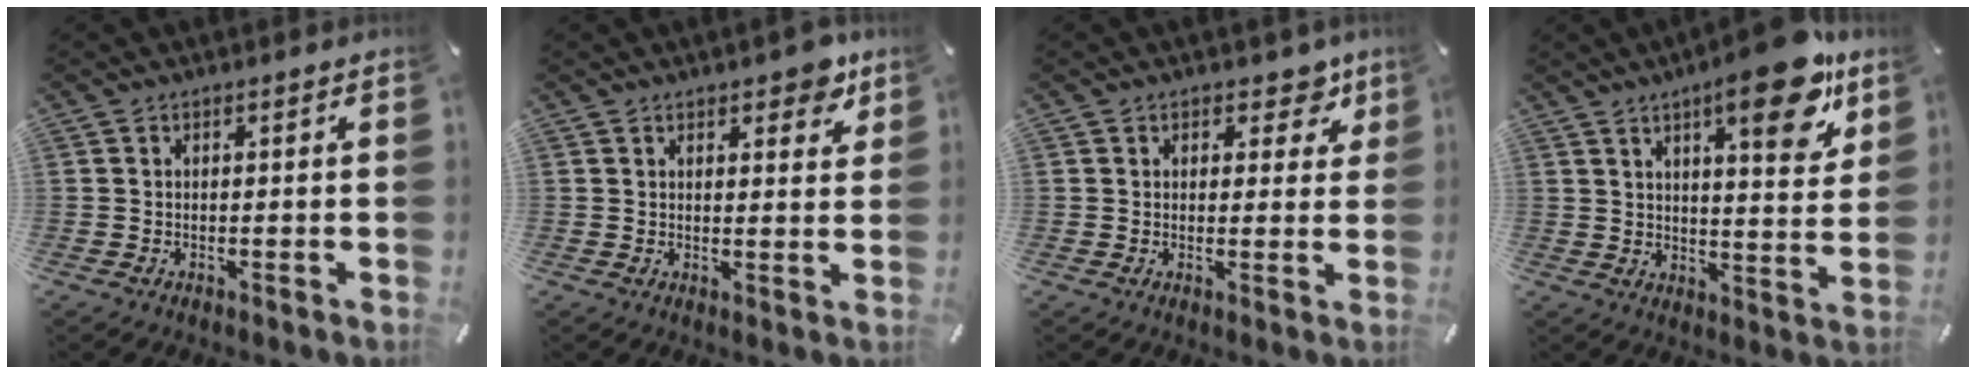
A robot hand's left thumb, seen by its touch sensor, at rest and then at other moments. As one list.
[{"total": 5.0, "force": [3.7, 2.4, 2.4], "torque": [-0.024, -0.017, 0.060]}, {"total": 6.3, "force": [3.8, 3.9, 3.3], "torque": [-0.011, -0.022, 0.056]}, {"total": 15.8, "force": [9.7, 4.7, 11.5], "torque": [-0.145, -0.058, 0.149]}]